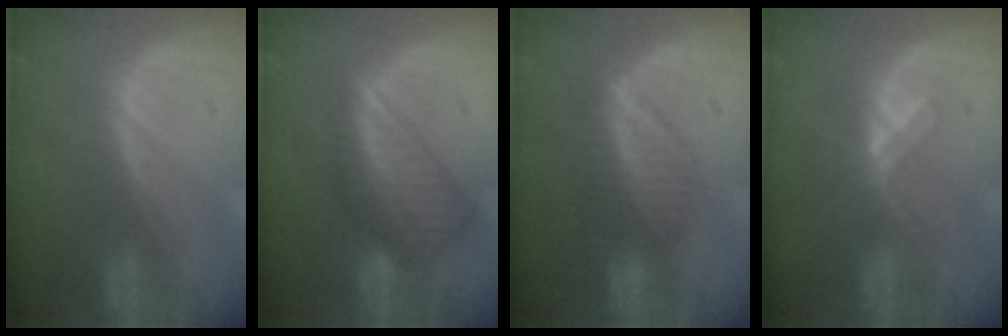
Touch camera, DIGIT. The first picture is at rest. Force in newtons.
{"total": 8.8, "press": 7.7, "slide": 4.4}
{"total": 6.9, "press": 6.0, "slide": 3.5}
{"total": 5.4, "press": 4.9, "slide": 2.4}